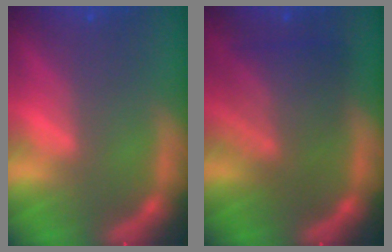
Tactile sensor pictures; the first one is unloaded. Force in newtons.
{"total": 6.1}